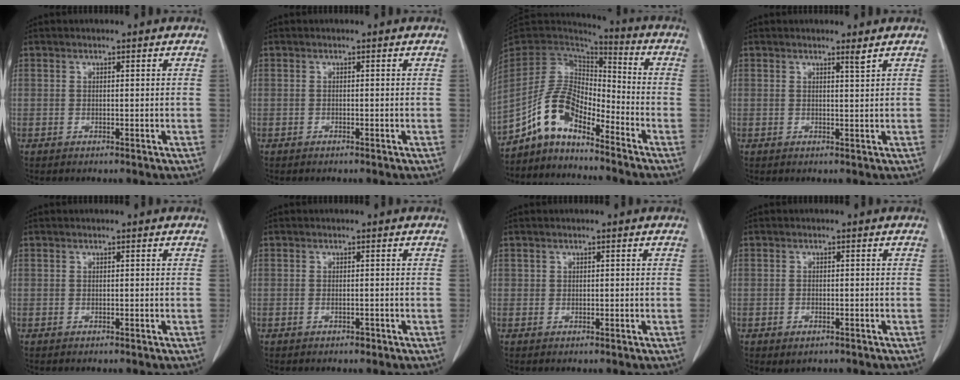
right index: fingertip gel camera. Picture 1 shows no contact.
{"total": 0.0}
{"total": 10.2, "force": [-7.6, 3.6, 5.9], "torque": [-0.123, 0.032, -0.146]}
{"total": 1.1, "force": [0.9, -0.4, 0.5], "torque": [-0.021, -0.009, 0.020]}
{"total": 0.0}
{"total": 0.8, "force": [-0.4, 0.4, 0.6], "torque": [-0.011, 0.001, 0.000]}
{"total": 0.5, "force": [0.2, 0.5, 0.1], "torque": [0.007, 0.004, 0.004]}
{"total": 1.7, "force": [-1.0, 0.9, 1.1], "torque": [-0.017, 0.000, -0.006]}